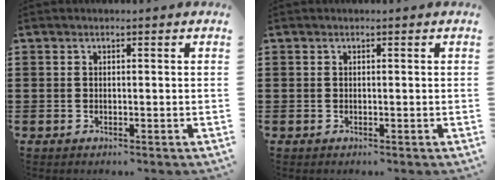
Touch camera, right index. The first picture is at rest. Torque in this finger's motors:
{"motor_torque": [0.00, 0.00, 0.00, -0.01]}